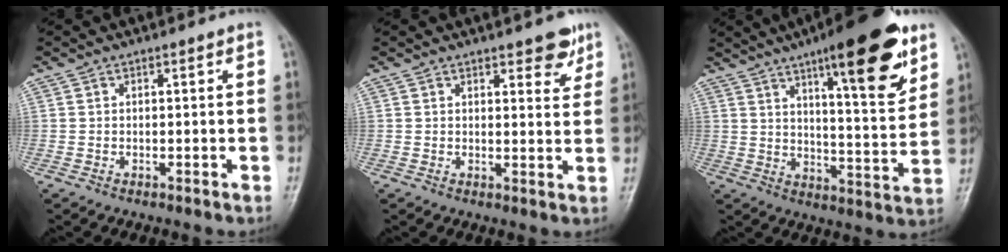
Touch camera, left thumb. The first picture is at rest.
{"total": 4.5, "force": [3.1, 1.8, 2.8], "torque": [-0.014, -0.018, 0.037]}
{"total": 19.2, "force": [11.0, 4.8, 15.0], "torque": [-0.182, -0.055, 0.162]}